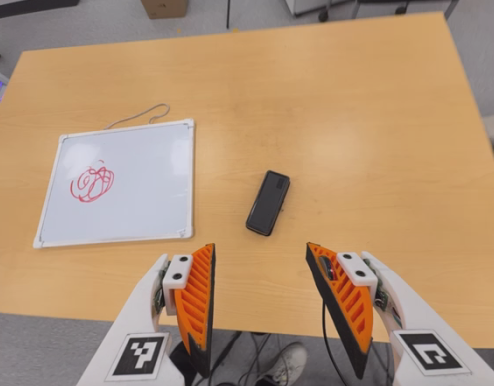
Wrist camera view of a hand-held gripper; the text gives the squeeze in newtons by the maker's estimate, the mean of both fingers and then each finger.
{"total": 0.0}